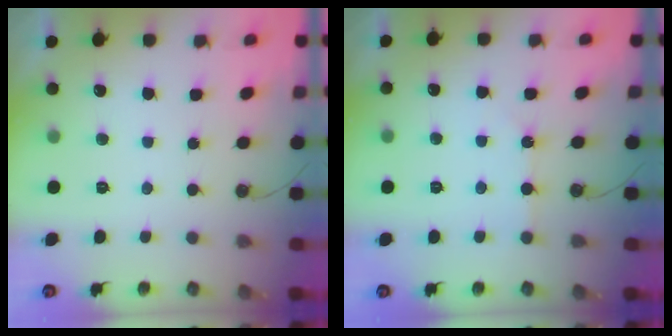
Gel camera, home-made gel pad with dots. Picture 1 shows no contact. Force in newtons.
{"total": 2.3, "press": 2.3, "slide": 0.4}